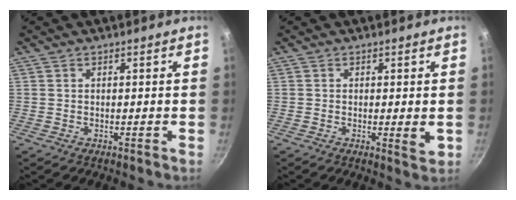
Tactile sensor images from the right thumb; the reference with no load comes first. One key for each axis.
{"total": 2.5, "fx": -0.1, "fy": 0.8, "fz": 2.4, "tx": -0.039, "ty": -0.009, "tz": -0.002}